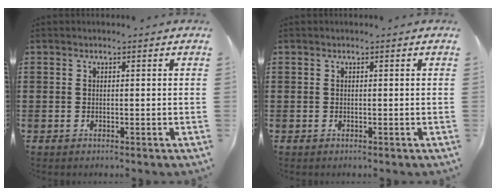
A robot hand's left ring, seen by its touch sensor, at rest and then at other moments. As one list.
[{"total": 0.0}]